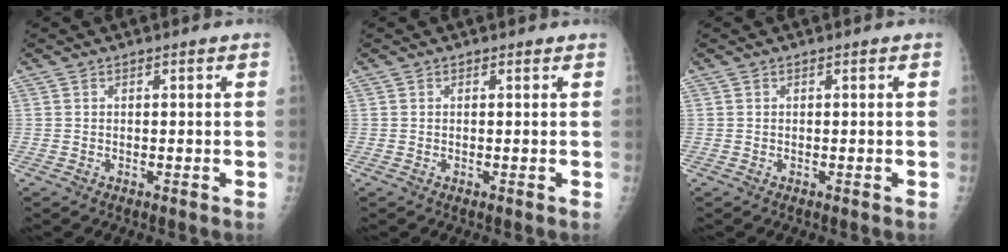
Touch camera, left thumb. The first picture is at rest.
{"total": 0.0}
{"total": 0.0}